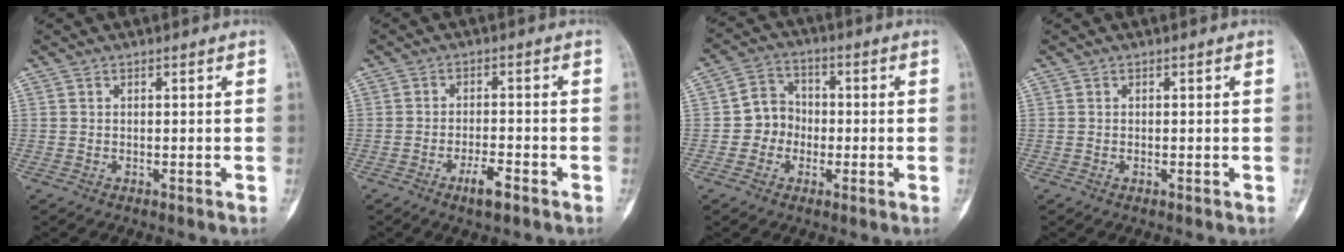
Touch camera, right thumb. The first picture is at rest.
{"total": 4.4, "force": [-2.6, 1.3, 3.3], "torque": [-0.054, 0.013, -0.043]}
{"total": 6.7, "force": [-1.2, 6.1, 2.4], "torque": [-0.003, 0.024, -0.033]}
{"total": 0.0}